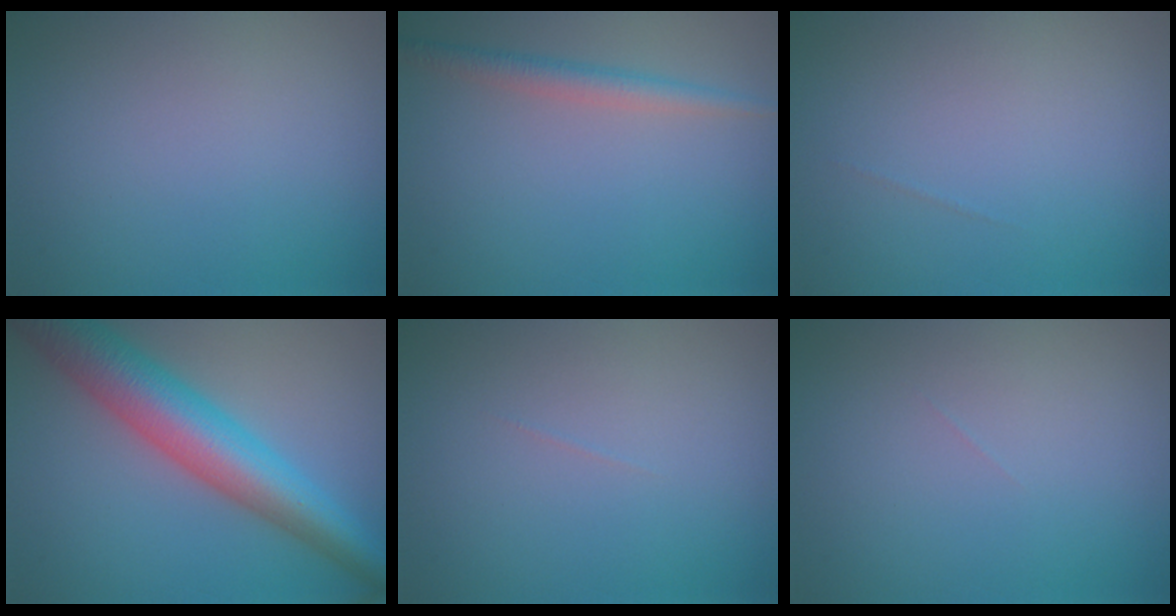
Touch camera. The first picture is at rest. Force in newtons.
{"total": 2.1, "press": 2.1, "slide": 0.0}
{"total": 0.0}
{"total": 8.7, "press": 8.7, "slide": 0.1}
{"total": 0.0}
{"total": 0.0}